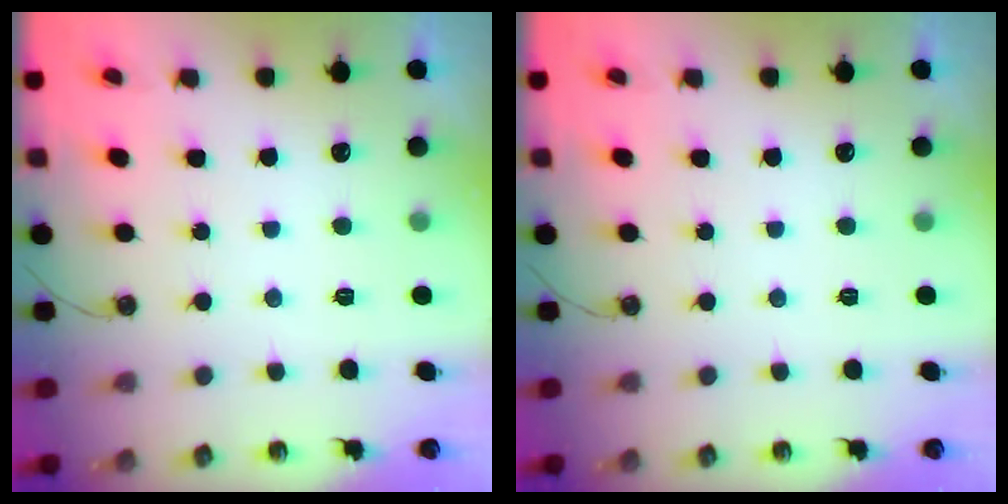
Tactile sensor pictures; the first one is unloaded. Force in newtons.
{"total": 0.0}